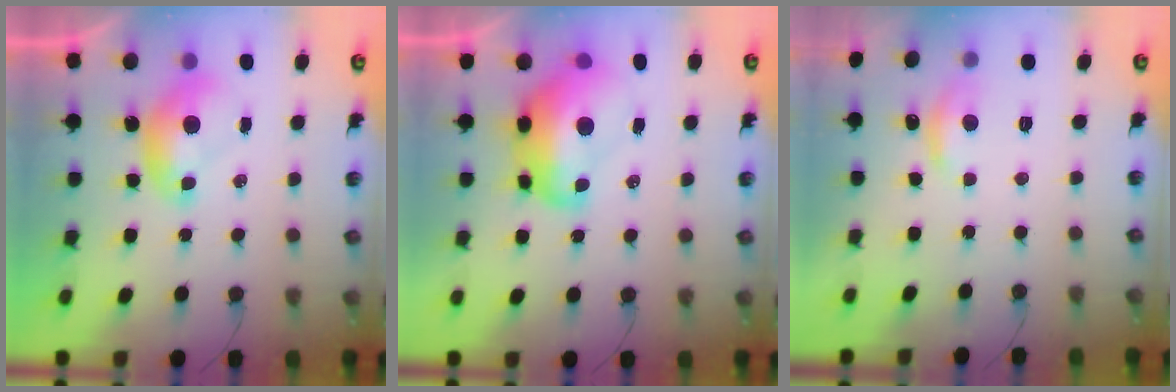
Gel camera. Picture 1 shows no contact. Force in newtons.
{"total": 7.5, "press": 7.3, "slide": 1.4}
{"total": 1.6, "press": 1.5, "slide": 0.5}